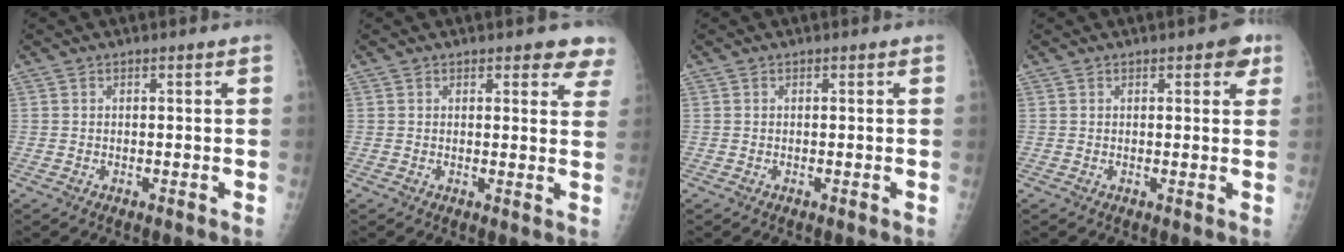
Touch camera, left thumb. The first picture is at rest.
{"total": 5.9, "force": [4.6, 2.2, 3.0], "torque": [0.003, -0.018, 0.037]}
{"total": 0.0}
{"total": 3.7, "force": [1.9, 1.6, 2.8], "torque": [-0.018, -0.002, 0.015]}